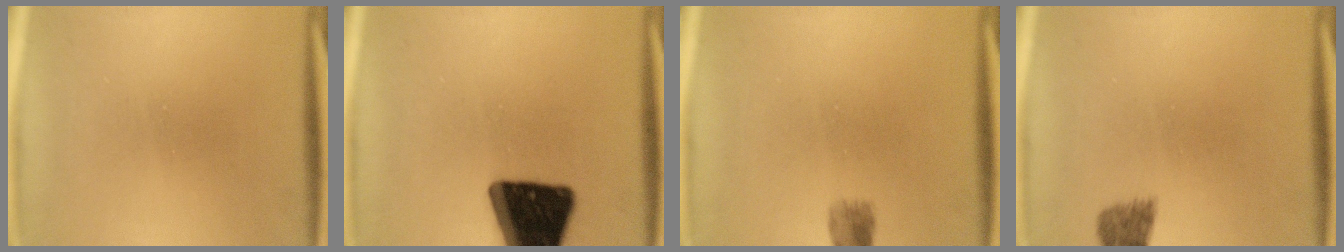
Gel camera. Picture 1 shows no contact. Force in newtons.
{"total": 19.6}
{"total": 1.3}
{"total": 1.9}